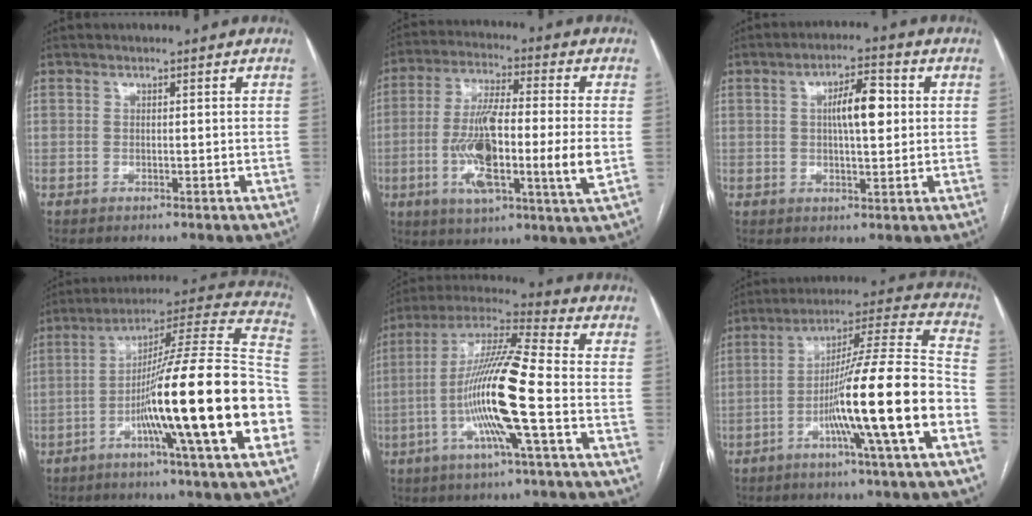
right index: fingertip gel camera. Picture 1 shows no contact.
{"total": 16.5, "force": [-2.7, 1.9, 16.2], "torque": [-0.304, -0.006, -0.051]}
{"total": 6.9, "force": [1.1, 2.0, 6.5], "torque": [-0.112, 0.014, 0.019]}
{"total": 24.5, "force": [-7.1, -0.9, 23.4], "torque": [-0.302, -0.002, -0.129]}
{"total": 15.9, "force": [-3.8, 0.0, 15.5], "torque": [-0.299, -0.001, -0.083]}
{"total": 18.3, "force": [-6.6, -1.1, 17.0], "torque": [-0.273, 0.002, -0.116]}